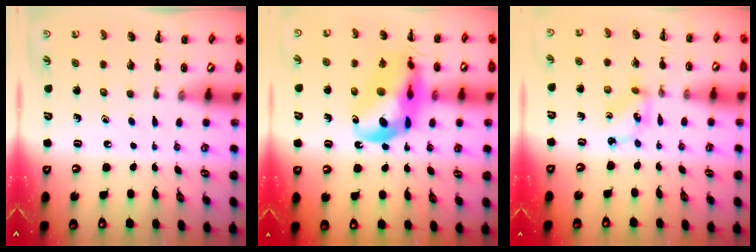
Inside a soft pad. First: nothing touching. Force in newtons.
{"total": 17.0, "press": 16.5, "slide": 4.3}
{"total": 2.8, "press": 2.7, "slide": 0.7}